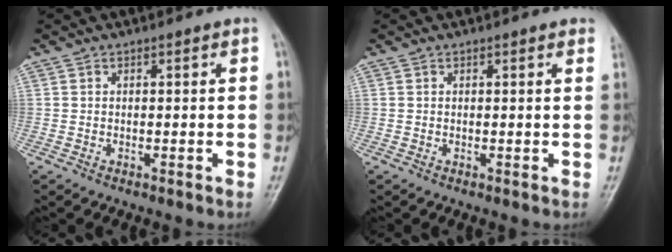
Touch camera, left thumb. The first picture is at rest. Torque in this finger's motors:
{"motor_torque": [0.37, 0.13, 0.07, -0.26, 0.00]}